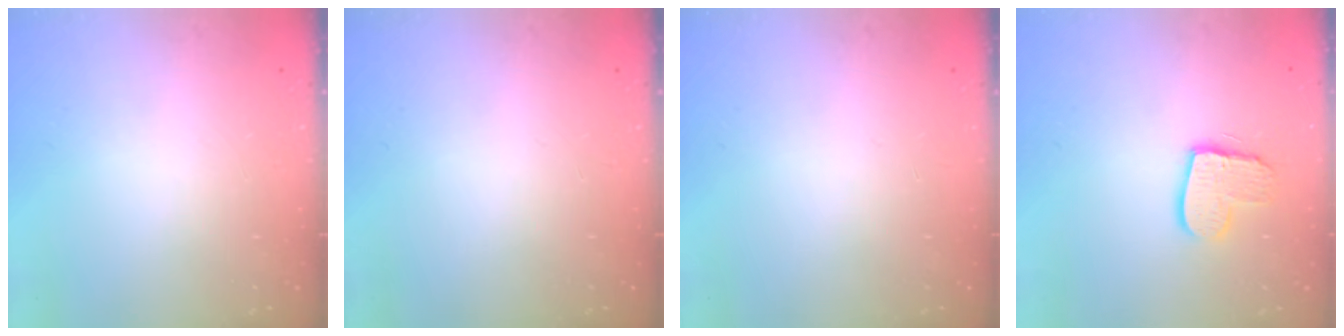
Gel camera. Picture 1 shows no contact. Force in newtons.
{"total": 0.0}
{"total": 0.0}
{"total": 10.3, "press": 10.3, "slide": 0.8}